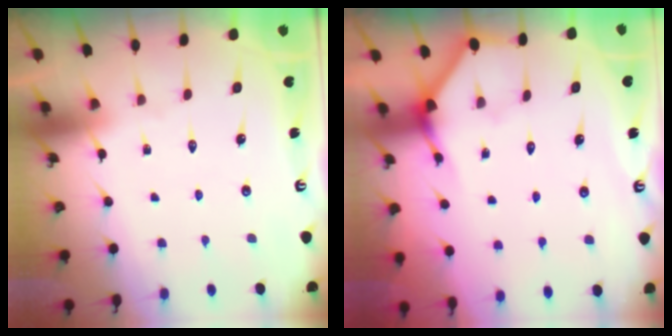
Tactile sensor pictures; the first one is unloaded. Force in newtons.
{"total": 3.1, "press": 3.1, "slide": 0.2}